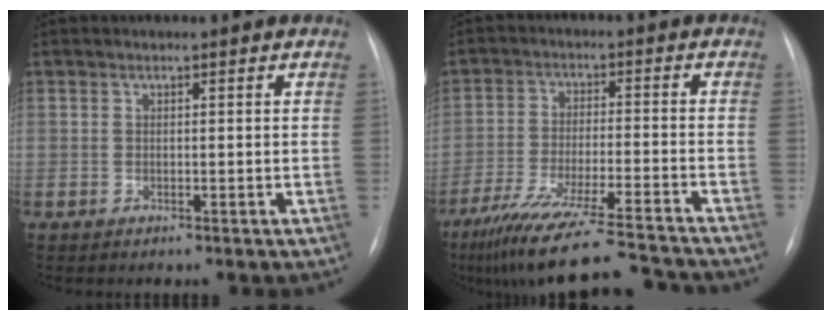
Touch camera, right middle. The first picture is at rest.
{"total": 19.3, "force": [-17.0, 0.6, 9.1], "torque": [-0.145, -0.037, -0.264]}